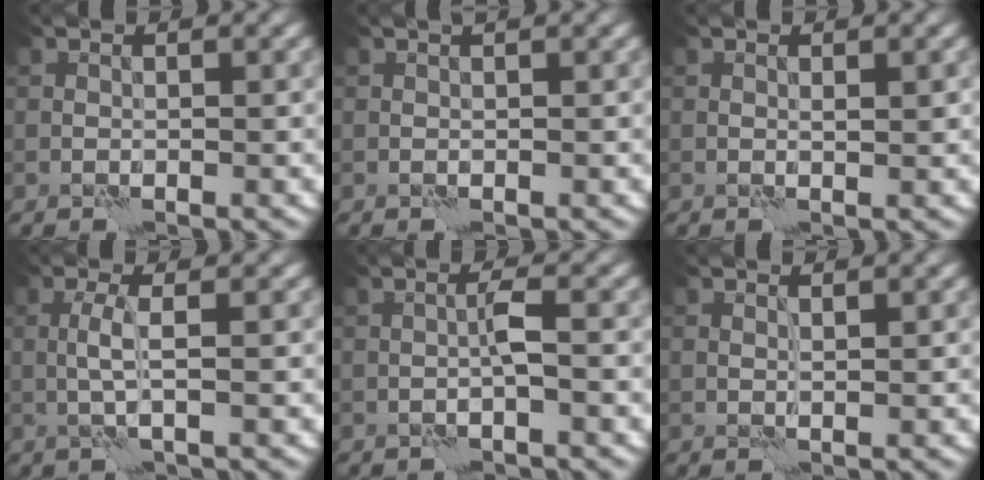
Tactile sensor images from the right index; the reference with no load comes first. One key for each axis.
{"total": 0.0}
{"total": 0.8, "fx": 0.1, "fy": 0.2, "fz": 0.8, "tx": -0.010, "ty": -0.001, "tz": 0.002}
{"total": 1.7, "fx": -0.1, "fy": -0.4, "fz": 1.7, "tx": -0.040, "ty": 0.006, "tz": -0.003}
{"total": 1.5, "fx": -0.6, "fy": -0.4, "fz": 1.3, "tx": -0.025, "ty": 0.009, "tz": -0.013}
{"total": 0.5, "fx": 0.4, "fy": 0.1, "fz": 0.3, "tx": -0.005, "ty": -0.001, "tz": 0.007}